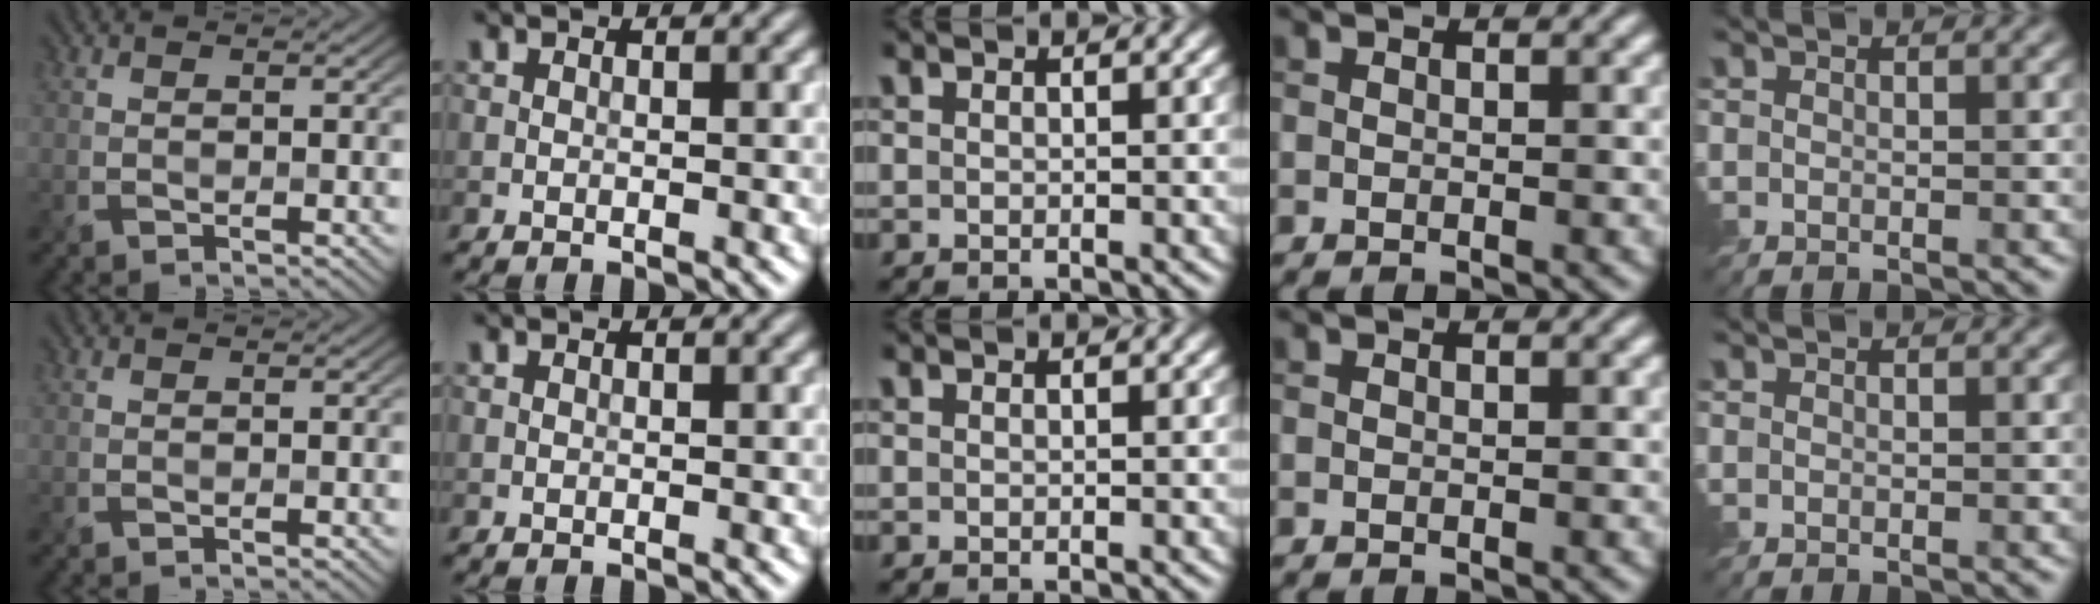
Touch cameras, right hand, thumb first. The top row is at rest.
{}